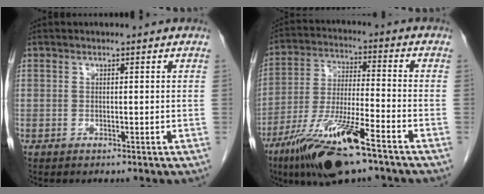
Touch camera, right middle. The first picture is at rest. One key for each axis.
{"total": 15.4, "fx": -9.7, "fy": 1.8, "fz": 11.8, "tx": -0.241, "ty": -0.033, "tz": -0.176}